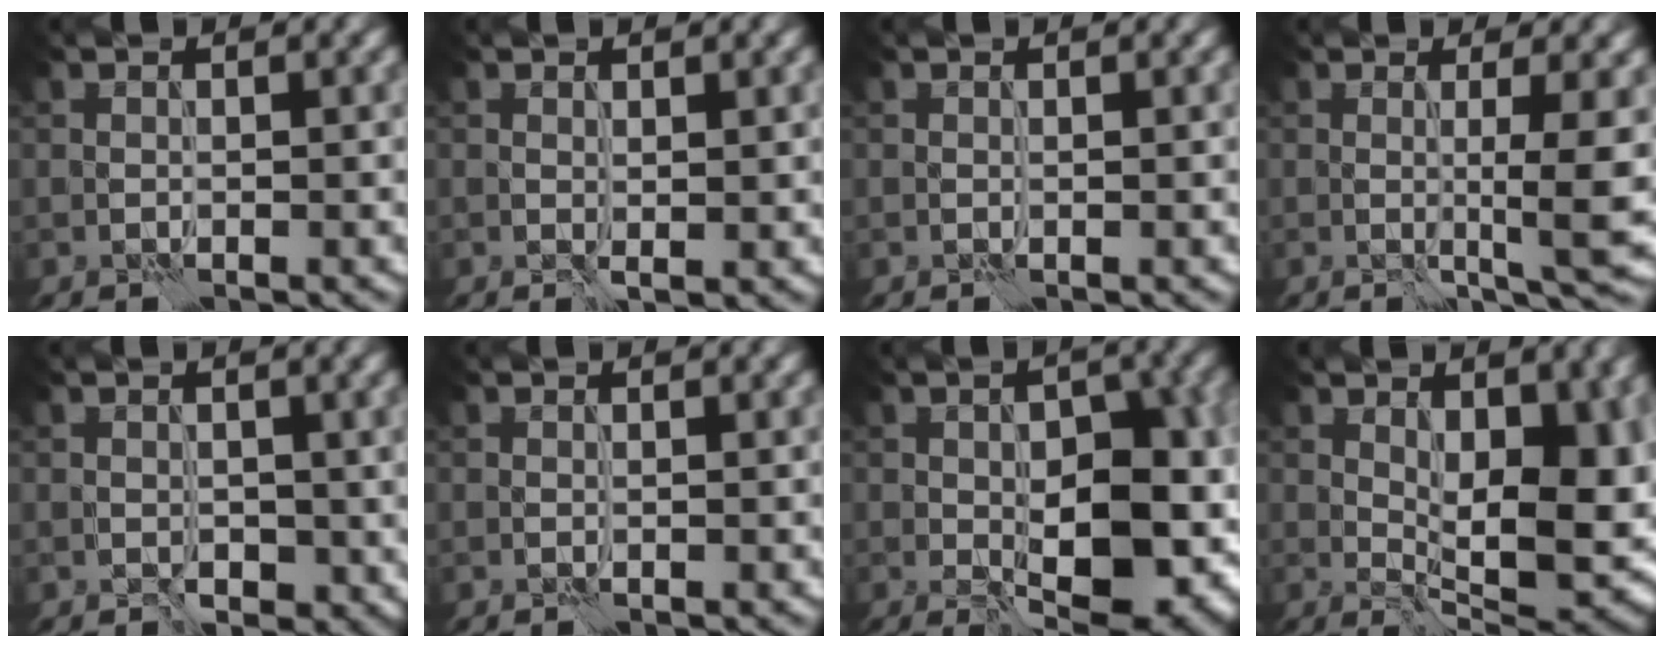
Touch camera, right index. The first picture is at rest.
{"total": 0.9, "force": [0.2, 0.2, 0.9], "torque": [-0.015, -0.002, 0.007]}
{"total": 0.0}
{"total": 4.9, "force": [-0.1, 0.3, 4.9], "torque": [-0.071, -0.006, 0.000]}
{"total": 1.9, "force": [-0.3, 1.4, 1.3], "torque": [-0.016, -0.006, -0.002]}
{"total": 0.0}
{"total": 11.0, "force": [-2.1, 5.5, 9.3], "torque": [-0.118, -0.001, -0.030]}
{"total": 12.0, "force": [1.2, 5.7, 10.4], "torque": [-0.144, -0.006, 0.027]}